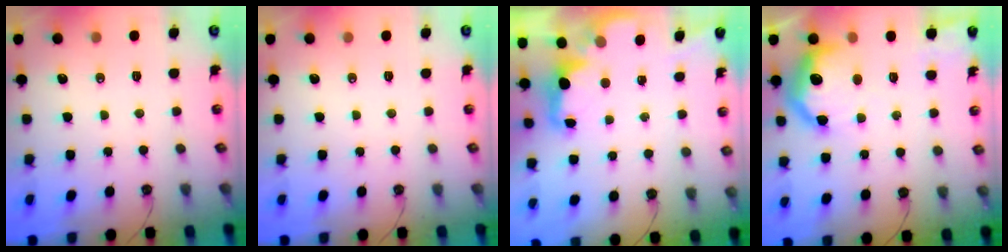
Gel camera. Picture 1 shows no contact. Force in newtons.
{"total": 0.0}
{"total": 2.6, "press": 2.5, "slide": 0.8}
{"total": 15.0, "press": 15.0, "slide": 1.2}